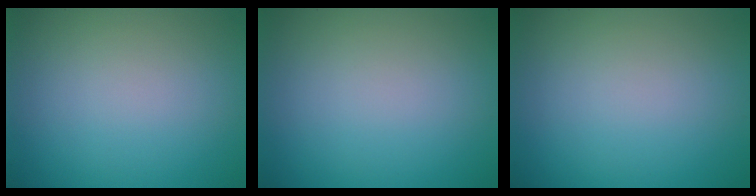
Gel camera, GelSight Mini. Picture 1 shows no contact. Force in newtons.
{"total": 0.0}
{"total": 0.0}